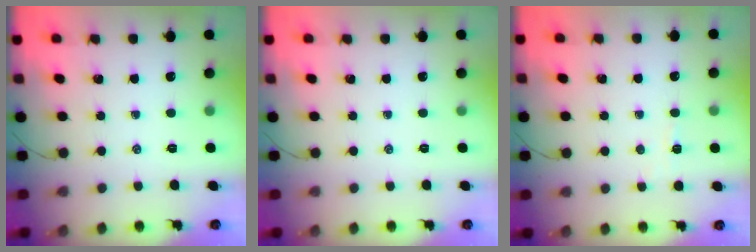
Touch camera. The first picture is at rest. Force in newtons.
{"total": 0.0}
{"total": 2.8, "press": 2.7, "slide": 0.9}